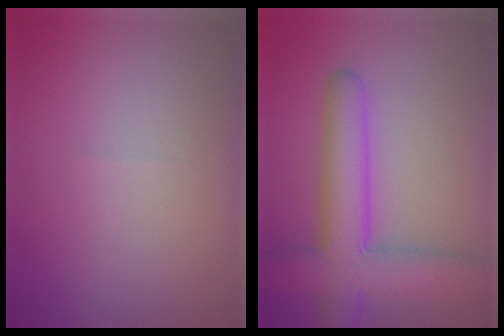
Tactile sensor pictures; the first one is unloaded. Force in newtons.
{"total": 7.7, "press": 7.7, "slide": 0.5}